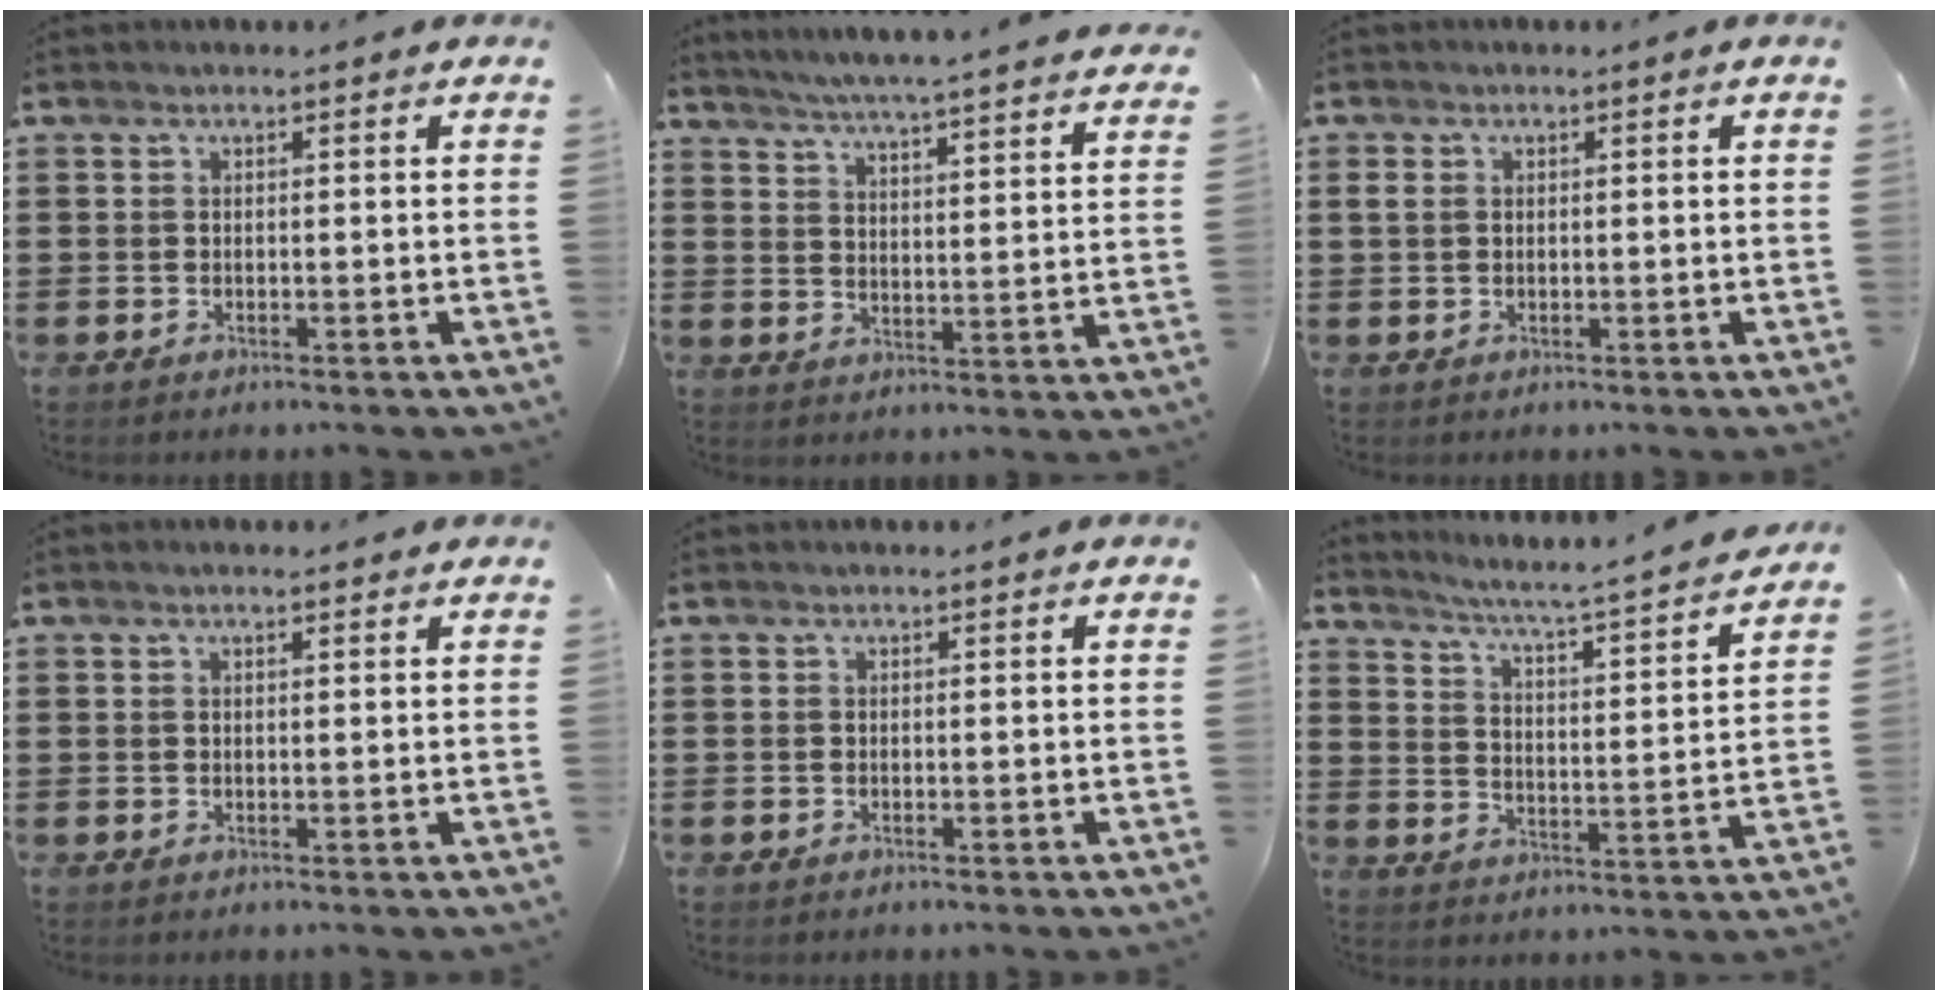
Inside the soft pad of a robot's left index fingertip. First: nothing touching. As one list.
[{"total": 4.9, "force": [4.7, -1.1, 1.2], "torque": [-0.044, -0.042, 0.077]}, {"total": 1.4, "force": [0.2, 1.1, 0.9], "torque": [-0.020, 0.008, 0.003]}, {"total": 1.1, "force": [0.8, 0.2, 0.6], "torque": [-0.013, 0.001, 0.016]}, {"total": 0.0}, {"total": 4.1, "force": [3.7, -1.0, 1.6], "torque": [-0.051, -0.041, 0.050]}]